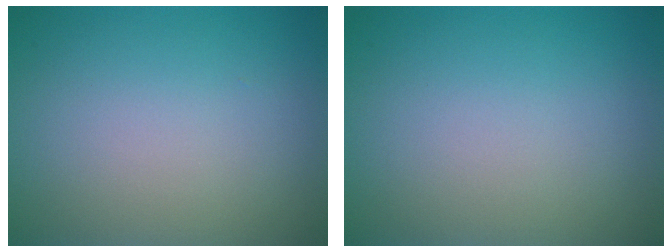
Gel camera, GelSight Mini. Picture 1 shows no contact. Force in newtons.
{"total": 0.0}